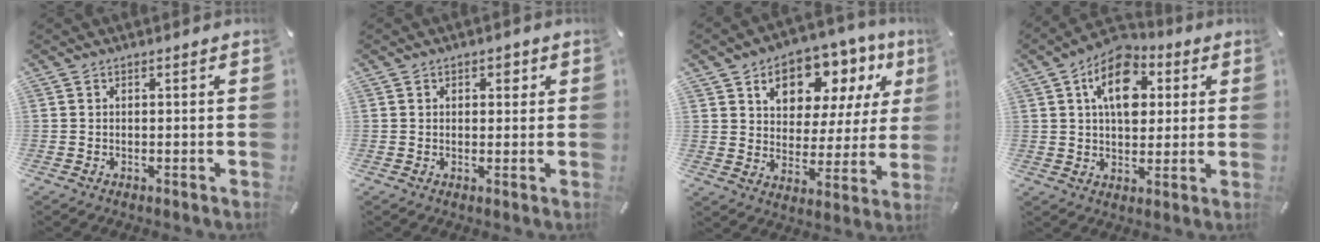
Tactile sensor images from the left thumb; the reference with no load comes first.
{"total": 2.2, "force": [0.8, 1.7, 1.1], "torque": [0.000, -0.002, 0.006]}
{"total": 13.5, "force": [7.8, 9.0, 6.3], "torque": [-0.099, -0.047, 0.137]}
{"total": 13.6, "force": [3.9, 9.5, 8.9], "torque": [-0.124, -0.003, 0.069]}